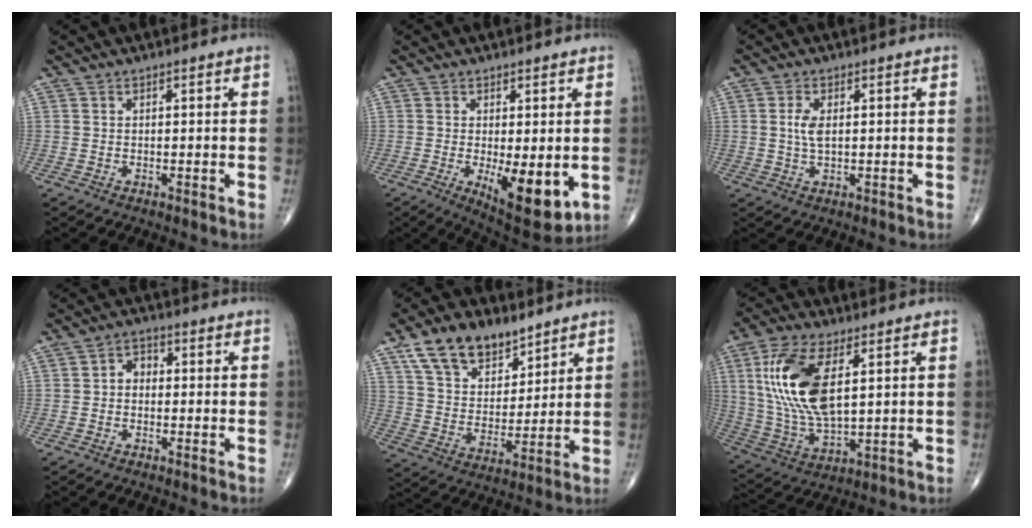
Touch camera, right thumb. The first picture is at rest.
{"total": 11.1, "force": [-2.1, 4.2, 10.1], "torque": [-0.136, -0.027, -0.018]}
{"total": 3.4, "force": [0.5, 1.6, 3.0], "torque": [-0.064, -0.002, 0.011]}
{"total": 2.0, "force": [-0.3, 1.6, 1.1], "torque": [-0.004, 0.008, -0.015]}
{"total": 14.2, "force": [9.3, 8.1, 7.1], "torque": [-0.088, -0.046, 0.171]}
{"total": 16.8, "force": [4.4, 7.6, 14.4], "torque": [-0.296, -0.014, 0.092]}